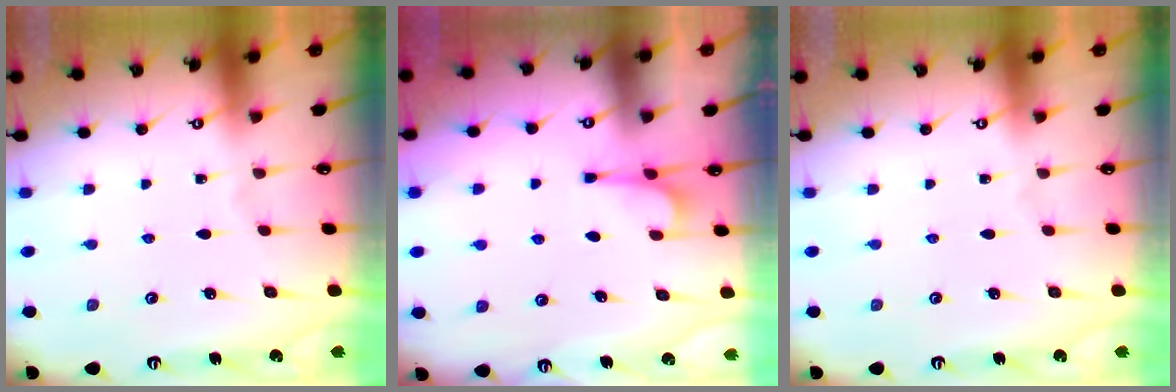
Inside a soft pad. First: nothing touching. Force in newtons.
{"total": 2.1, "press": 2.0, "slide": 0.7}
{"total": 0.0}